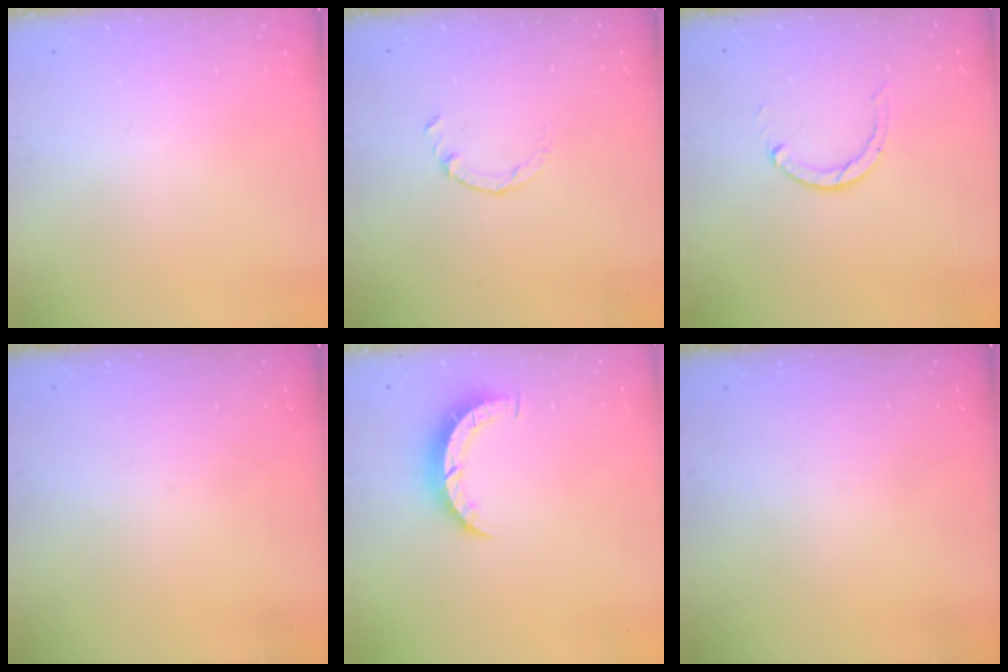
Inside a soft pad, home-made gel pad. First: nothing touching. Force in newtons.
{"total": 0.0}
{"total": 1.9, "press": 1.9, "slide": 0.2}
{"total": 0.0}
{"total": 5.0, "press": 4.9, "slide": 0.6}
{"total": 0.0}